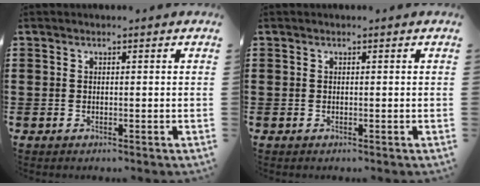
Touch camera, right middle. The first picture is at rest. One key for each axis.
{"total": 0.0}